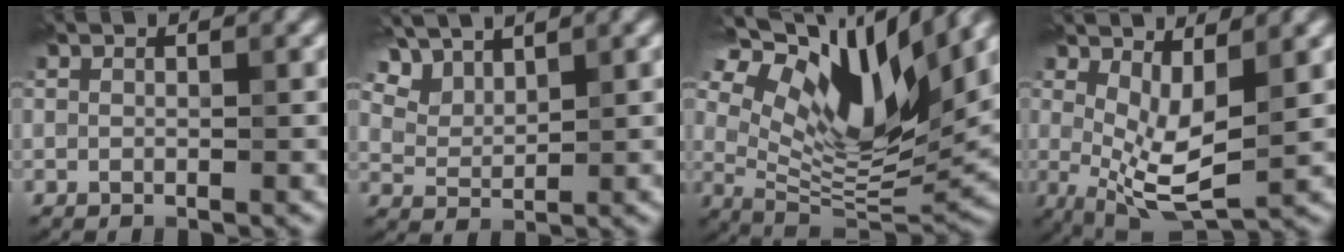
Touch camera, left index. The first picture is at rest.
{"total": 4.8, "force": [4.2, 1.7, 1.7], "torque": [-0.050, 0.000, 0.091]}
{"total": 14.1, "force": [6.8, 5.1, 11.3], "torque": [-0.208, 0.006, 0.127]}
{"total": 5.4, "force": [0.8, 2.0, 5.0], "torque": [-0.098, -0.014, 0.018]}